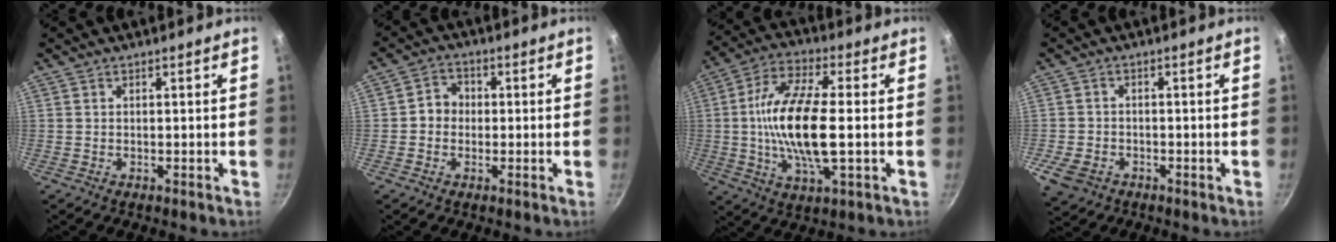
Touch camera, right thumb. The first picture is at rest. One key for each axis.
{"total": 4.3, "fx": -0.3, "fy": 3.9, "fz": 1.9, "tx": -0.004, "ty": 0.012, "tz": -0.015}
{"total": 16.4, "fx": -0.5, "fy": 5.9, "fz": 15.3, "tx": -0.300, "ty": 0.014, "tz": -0.019}
{"total": 6.6, "fx": -2.8, "fy": 4.8, "fz": 3.4, "tx": -0.075, "ty": 0.011, "tz": -0.054}